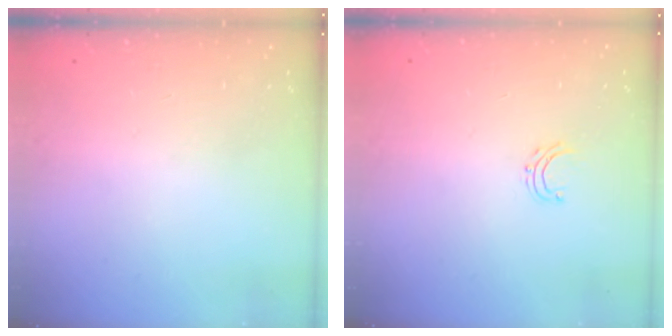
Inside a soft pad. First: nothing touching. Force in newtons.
{"total": 3.7, "press": 3.7, "slide": 0.3}